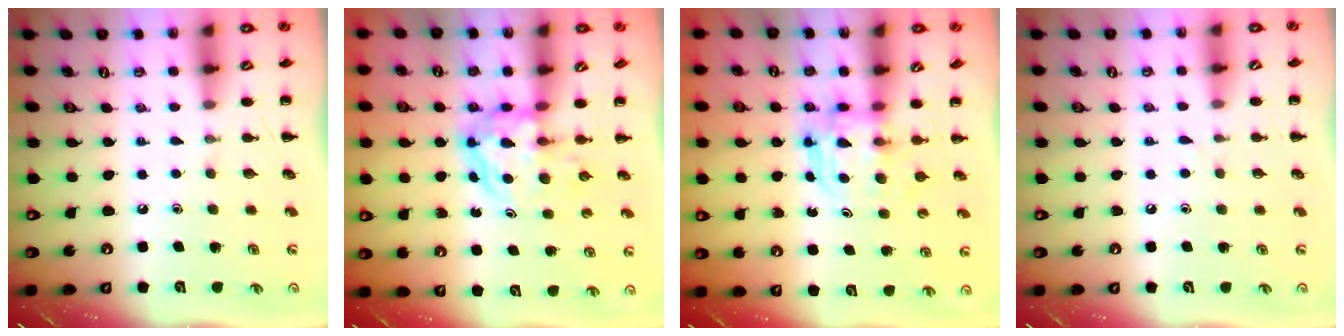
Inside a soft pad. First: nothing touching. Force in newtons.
{"total": 4.7, "press": 4.6, "slide": 1.1}
{"total": 3.6, "press": 3.6, "slide": 0.2}
{"total": 2.8, "press": 2.6, "slide": 1.0}